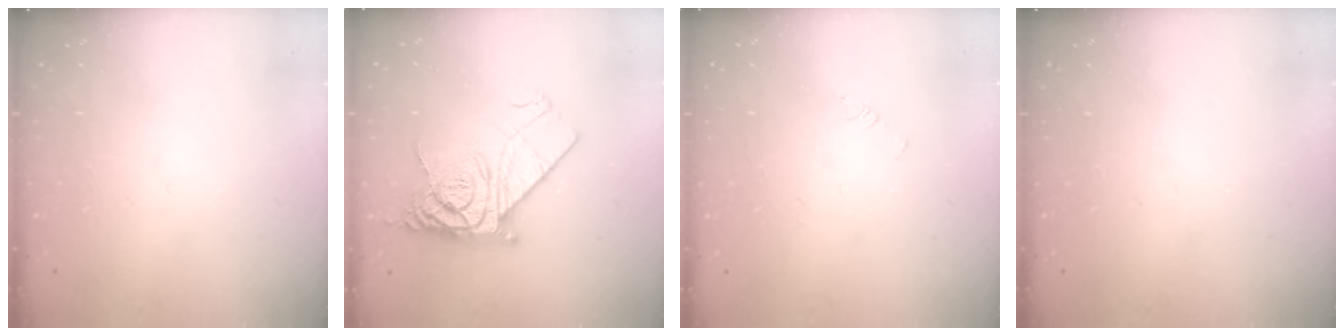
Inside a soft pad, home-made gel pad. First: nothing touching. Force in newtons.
{"total": 12.9, "press": 12.8, "slide": 1.5}
{"total": 1.4, "press": 1.3, "slide": 0.3}
{"total": 0.0}